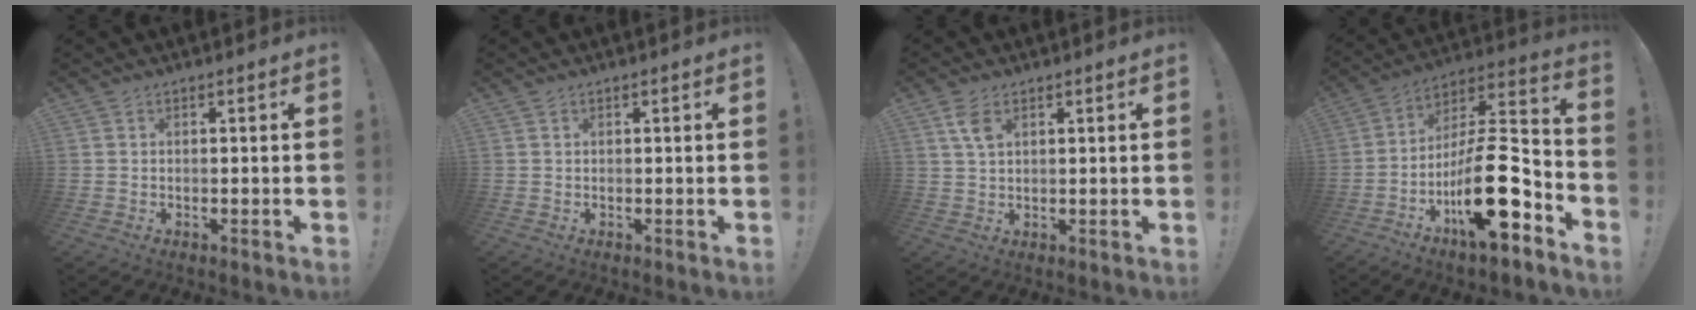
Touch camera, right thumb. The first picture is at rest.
{"total": 0.0}
{"total": 4.7, "force": [2.2, 2.5, 3.3], "torque": [-0.060, -0.003, 0.042]}
{"total": 21.8, "force": [-8.7, 7.6, 18.5], "torque": [-0.325, 0.049, -0.137]}